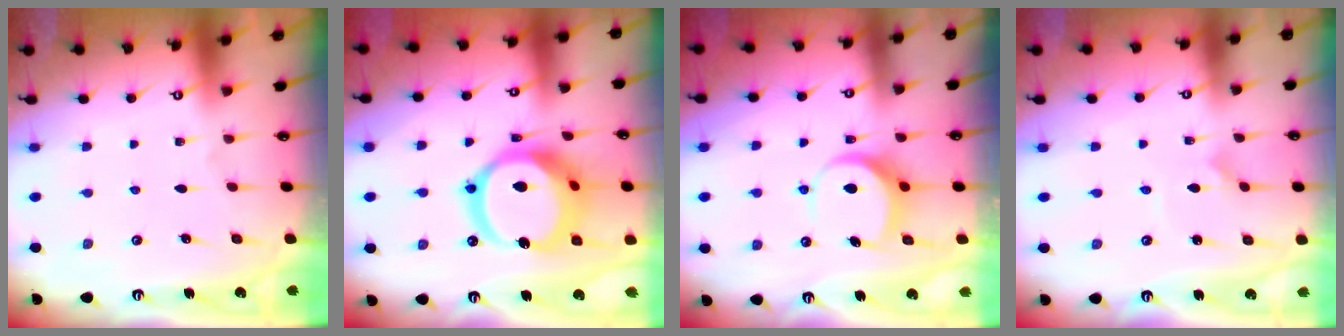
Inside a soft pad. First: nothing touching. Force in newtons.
{"total": 19.8, "press": 19.6, "slide": 2.4}
{"total": 6.5, "press": 6.5, "slide": 0.4}
{"total": 1.4, "press": 1.4, "slide": 0.1}